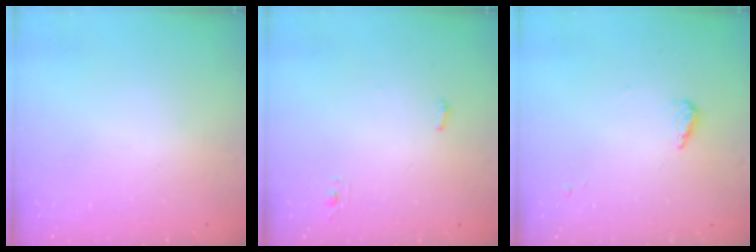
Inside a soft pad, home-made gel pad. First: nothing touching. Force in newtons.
{"total": 7.6, "press": 3.8, "slide": 6.6}
{"total": 3.4, "press": 3.4, "slide": 0.5}